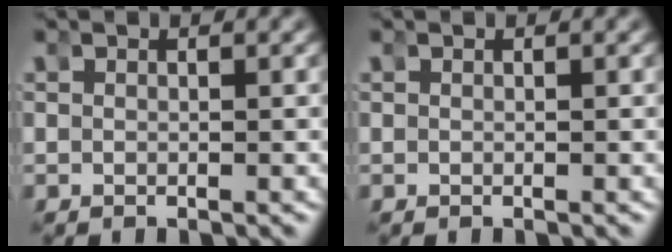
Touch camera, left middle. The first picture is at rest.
{"total": 0.0}